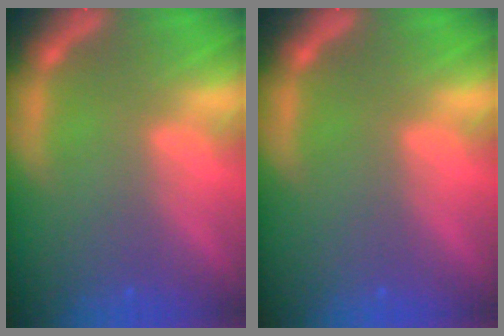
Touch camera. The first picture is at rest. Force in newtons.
{"total": 0.0}